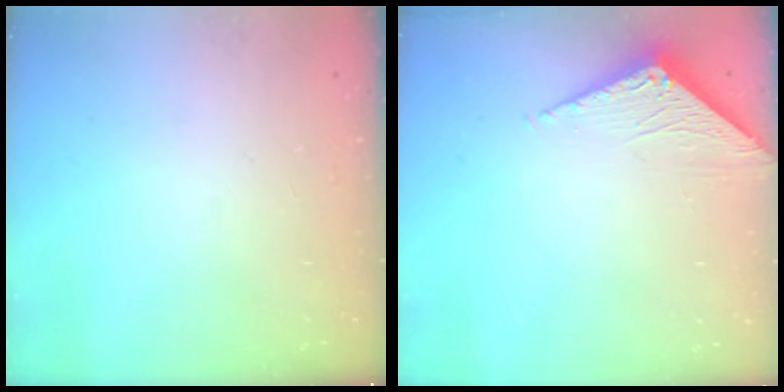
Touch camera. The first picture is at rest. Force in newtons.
{"total": 3.3, "press": 3.3, "slide": 0.3}